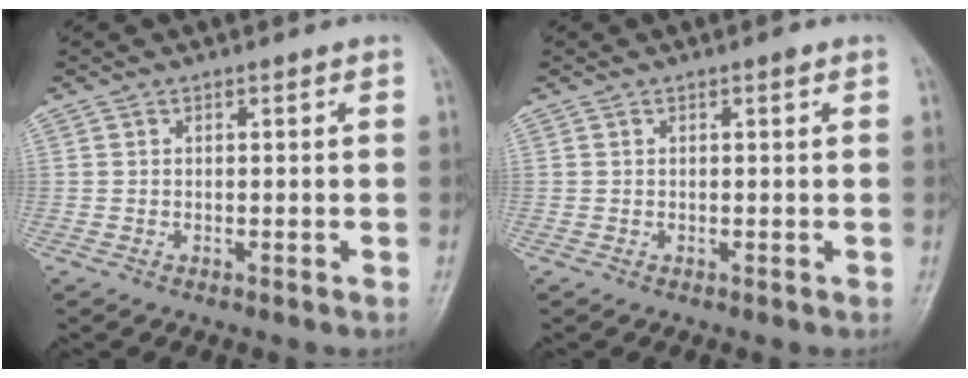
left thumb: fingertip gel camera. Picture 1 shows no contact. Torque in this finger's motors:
{"motor_torque": [0.49, 0.11, 0.23, 0.09, 0.05]}